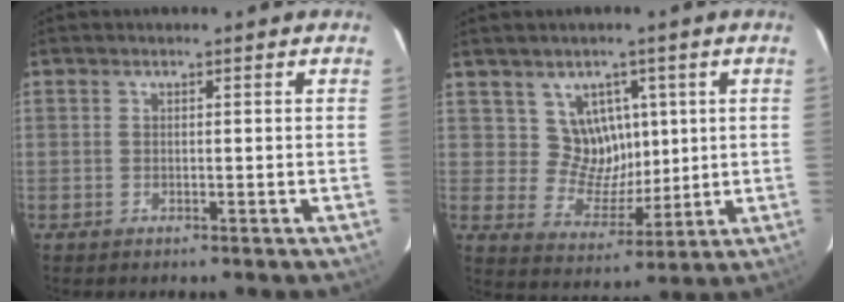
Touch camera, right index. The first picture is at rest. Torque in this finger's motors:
{"motor_torque": [-0.10, 0.10, 0.04, 0.00]}